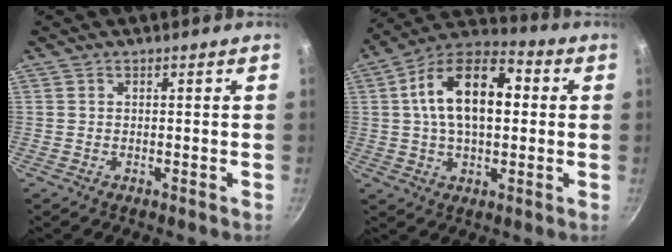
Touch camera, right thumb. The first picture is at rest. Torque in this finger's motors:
{"motor_torque": [0.51, 3.66, 1.46, 0.07, 0.17]}